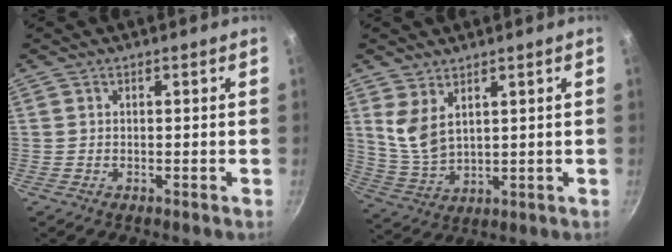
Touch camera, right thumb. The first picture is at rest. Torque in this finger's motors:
{"motor_torque": [-0.70, 0.96, 0.26, 0.18, 0.06]}